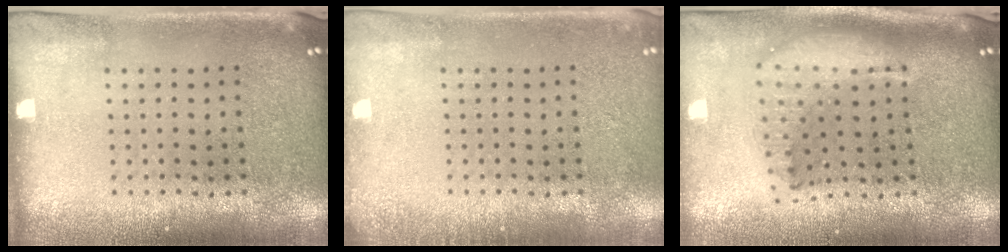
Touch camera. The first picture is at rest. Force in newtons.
{"total": 1.1, "press": 1.0, "slide": 0.2}
{"total": 2.2, "press": 1.7, "slide": 1.4}